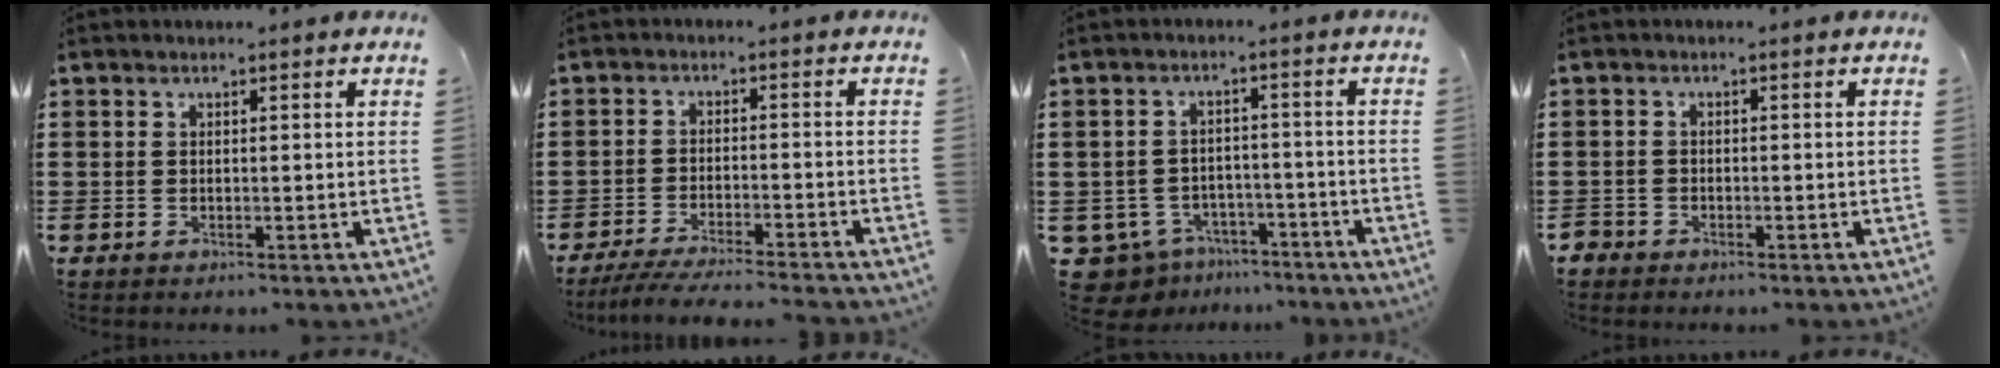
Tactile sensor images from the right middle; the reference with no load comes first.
{"total": 4.4, "force": [-4.1, -0.1, 1.6], "torque": [-0.032, -0.010, -0.080]}
{"total": 5.0, "force": [-4.5, 2.2, 0.7], "torque": [-0.039, 0.007, -0.095]}
{"total": 1.3, "force": [-1.2, 0.6, 0.0], "torque": [-0.012, -0.001, -0.030]}